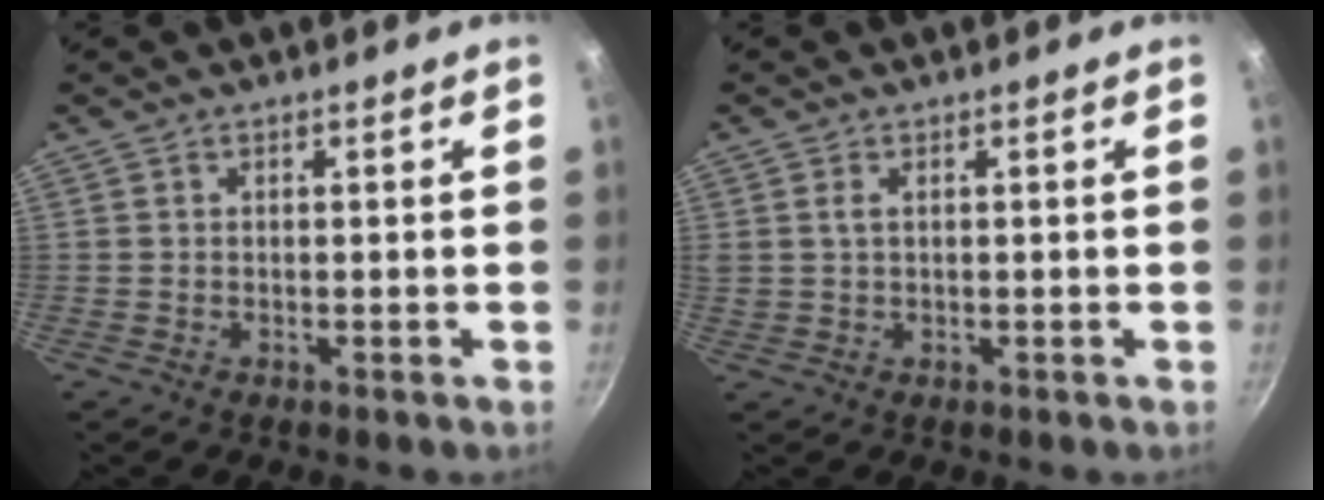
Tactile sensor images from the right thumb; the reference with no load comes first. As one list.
[{"total": 1.8, "force": [0.5, 1.1, 1.3], "torque": [-0.023, 0.001, 0.011]}]